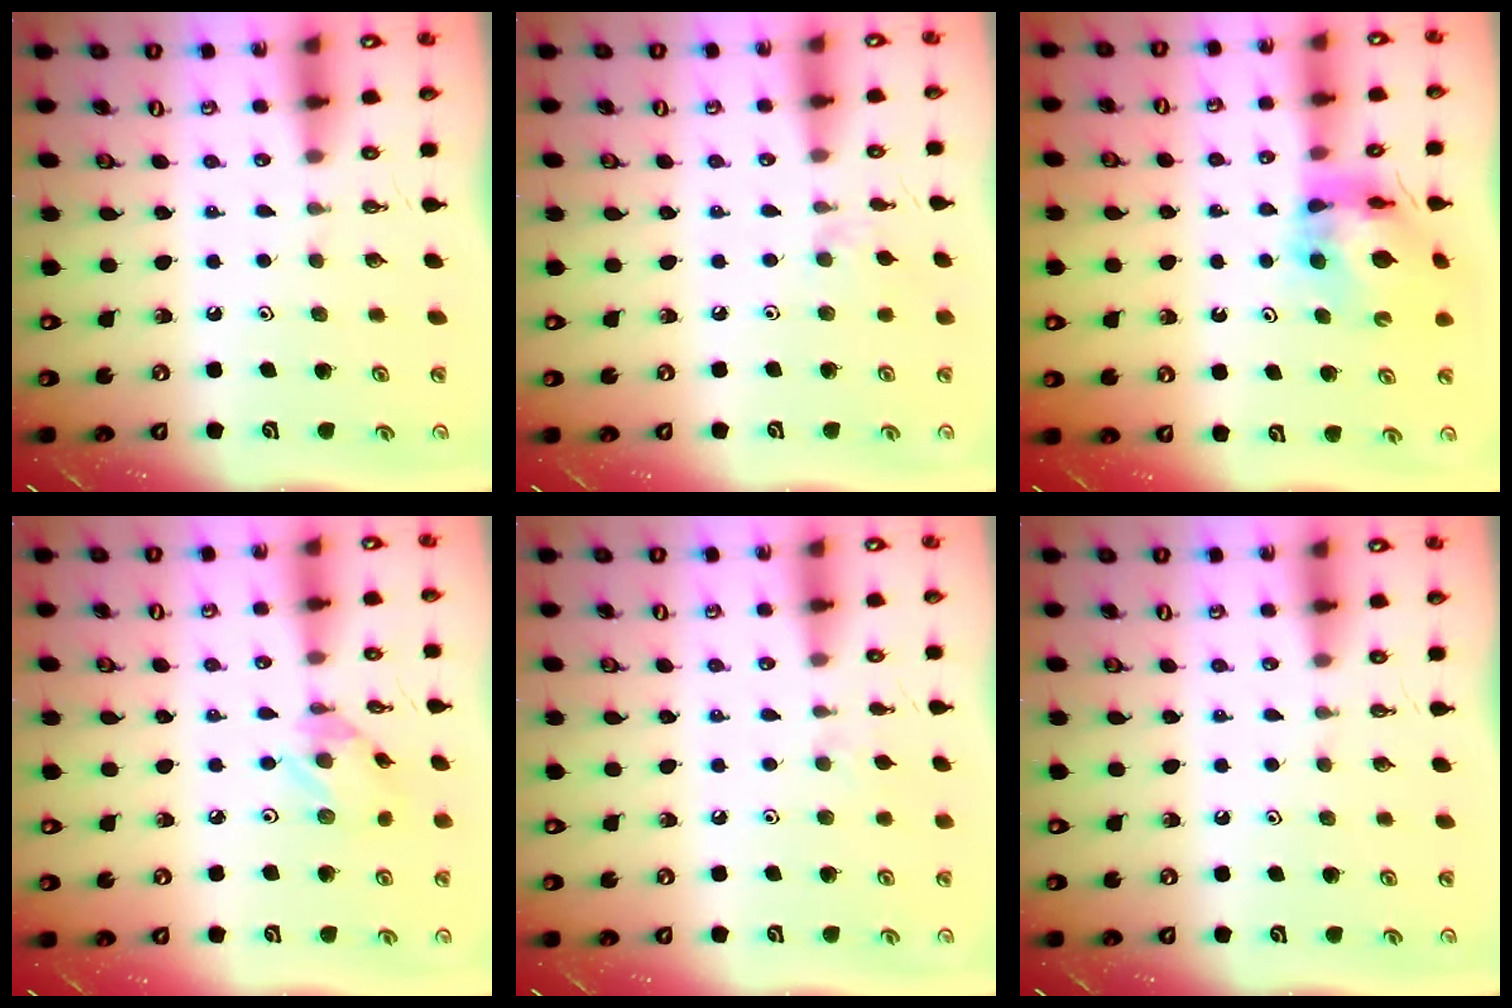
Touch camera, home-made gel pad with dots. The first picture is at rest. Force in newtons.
{"total": 2.6, "press": 2.6, "slide": 0.5}
{"total": 11.7, "press": 11.7, "slide": 1.2}
{"total": 4.0, "press": 4.0, "slide": 0.2}
{"total": 2.8, "press": 2.7, "slide": 0.5}
{"total": 0.0}